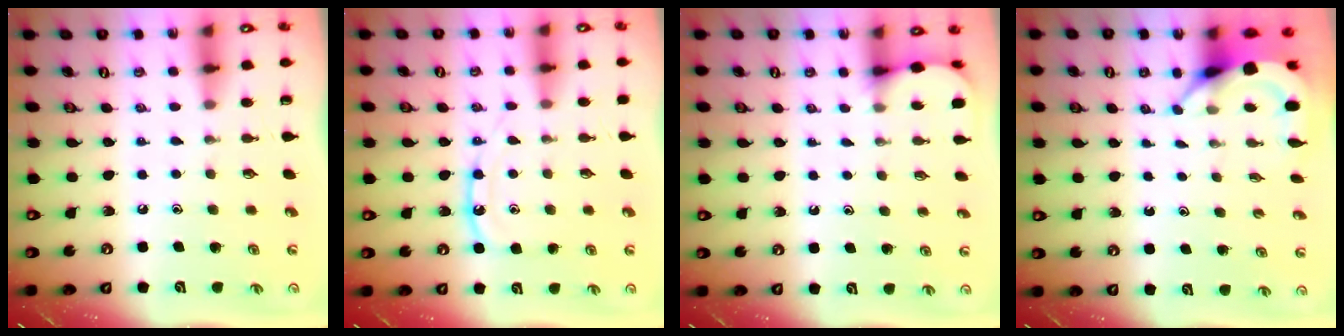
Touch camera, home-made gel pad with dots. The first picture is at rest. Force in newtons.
{"total": 10.5, "press": 10.4, "slide": 0.9}
{"total": 2.9, "press": 2.9, "slide": 0.3}
{"total": 3.8, "press": 3.8, "slide": 0.2}